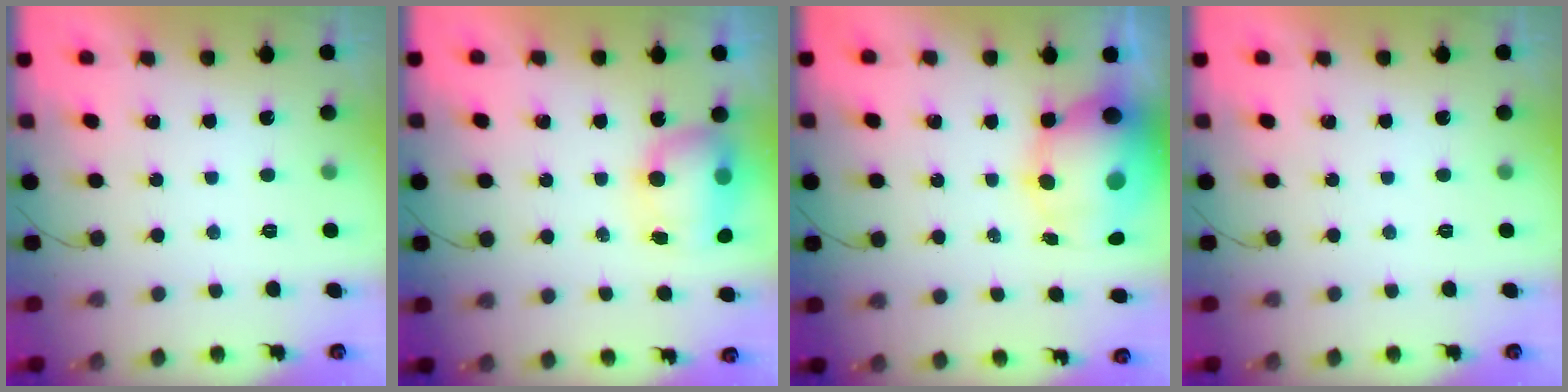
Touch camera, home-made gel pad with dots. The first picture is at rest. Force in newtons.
{"total": 7.8, "press": 7.7, "slide": 1.3}
{"total": 13.3, "press": 12.9, "slide": 3.0}
{"total": 0.0}